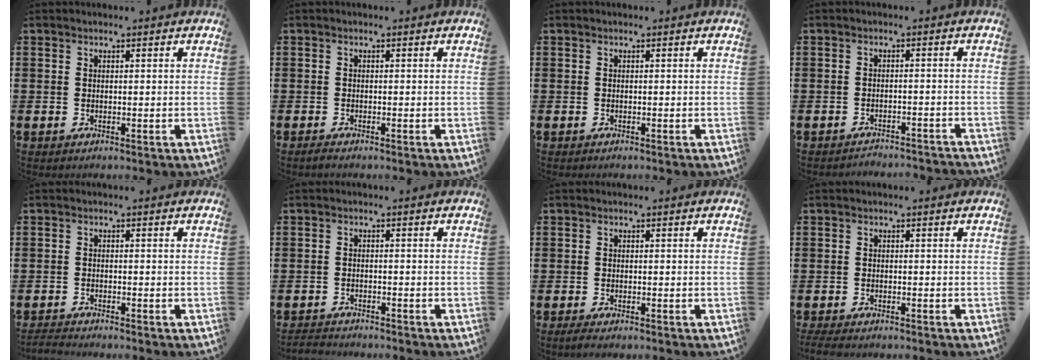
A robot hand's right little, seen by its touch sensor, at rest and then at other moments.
{"total": 0.7, "force": [-0.5, 0.0, 0.4], "torque": [-0.007, -0.003, -0.010]}
{"total": 0.0}
{"total": 1.8, "force": [-1.8, -0.1, -0.1], "torque": [-0.002, 0.004, -0.039]}
{"total": 1.3, "force": [-1.2, -0.1, 0.2], "torque": [-0.005, 0.001, -0.025]}
{"total": 1.5, "force": [-1.5, 0.0, -0.1], "torque": [-0.003, 0.001, -0.033]}
{"total": 0.9, "force": [-0.6, 0.1, 0.6], "torque": [-0.012, -0.003, -0.012]}
{"total": 1.2, "force": [-1.0, 0.3, 0.7], "torque": [-0.013, 0.000, -0.021]}